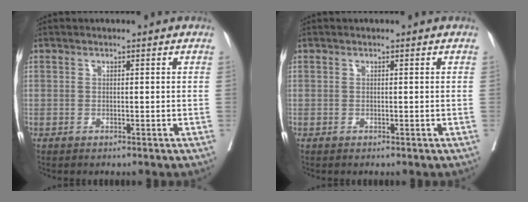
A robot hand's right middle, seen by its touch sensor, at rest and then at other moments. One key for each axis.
{"total": 0.0}